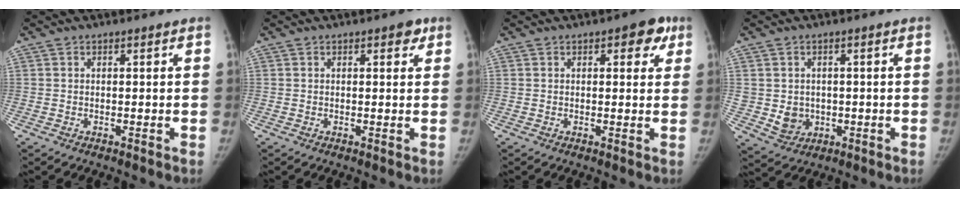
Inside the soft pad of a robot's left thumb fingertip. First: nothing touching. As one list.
[{"total": 2.1, "force": [1.1, 1.1, 1.4], "torque": [-0.004, -0.001, 0.011]}, {"total": 4.9, "force": [2.3, 2.5, 3.6], "torque": [-0.014, -0.002, 0.019]}, {"total": 5.1, "force": [-0.5, 4.6, 2.2], "torque": [-0.015, 0.001, 0.008]}]